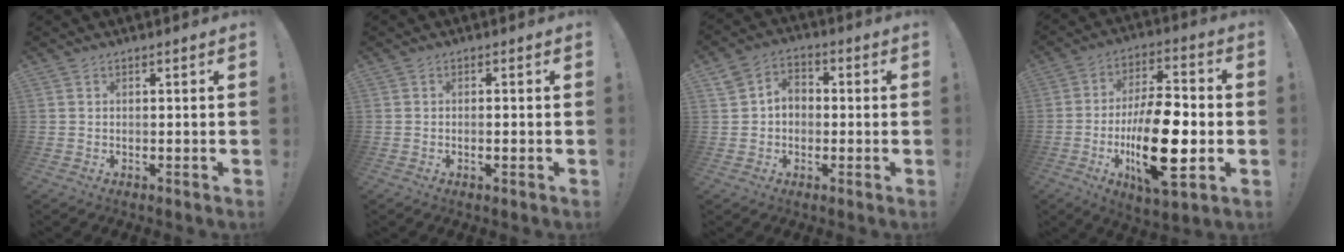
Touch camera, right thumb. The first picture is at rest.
{"total": 1.5, "force": [-0.7, 0.1, 1.3], "torque": [-0.017, -0.002, -0.014]}
{"total": 6.2, "force": [-0.4, 5.6, 2.7], "torque": [-0.046, 0.016, -0.004]}
{"total": 21.9, "force": [-4.9, 8.6, 19.6], "torque": [-0.350, 0.005, -0.076]}